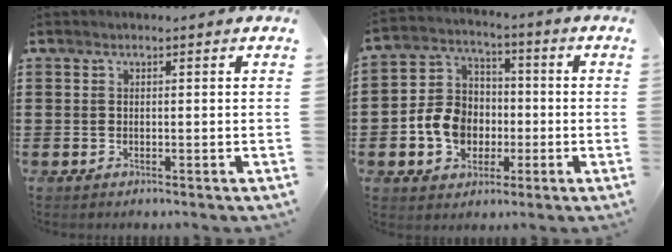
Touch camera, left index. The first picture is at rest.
{"total": 8.7, "force": [-2.1, 7.4, 4.0], "torque": [-0.114, 0.021, -0.040]}